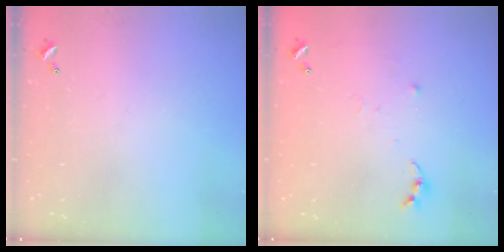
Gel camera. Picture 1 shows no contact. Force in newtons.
{"total": 6.1, "press": 6.1, "slide": 0.7}